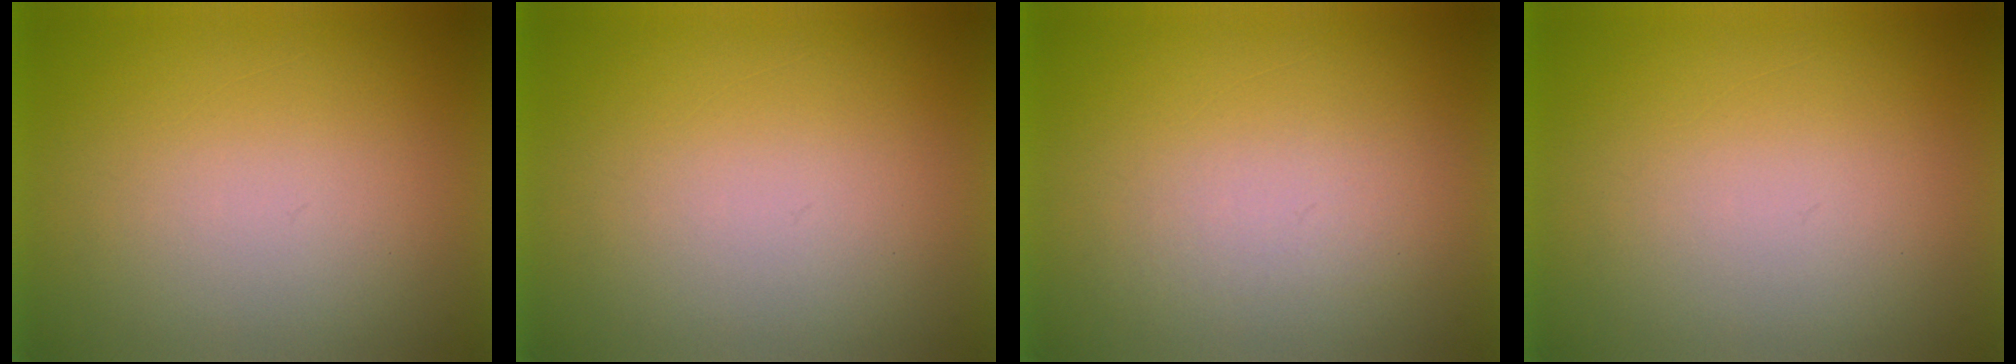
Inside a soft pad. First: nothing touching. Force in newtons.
{"total": 0.0}
{"total": 1.4}
{"total": 0.0}